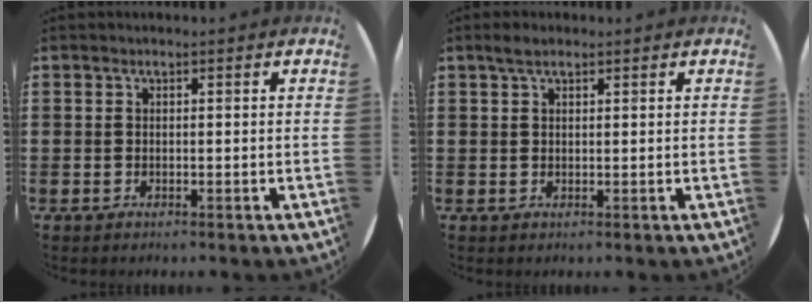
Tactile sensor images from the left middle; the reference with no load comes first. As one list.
[{"total": 1.8, "force": [1.3, 0.6, 1.1], "torque": [-0.014, 0.002, 0.021]}]